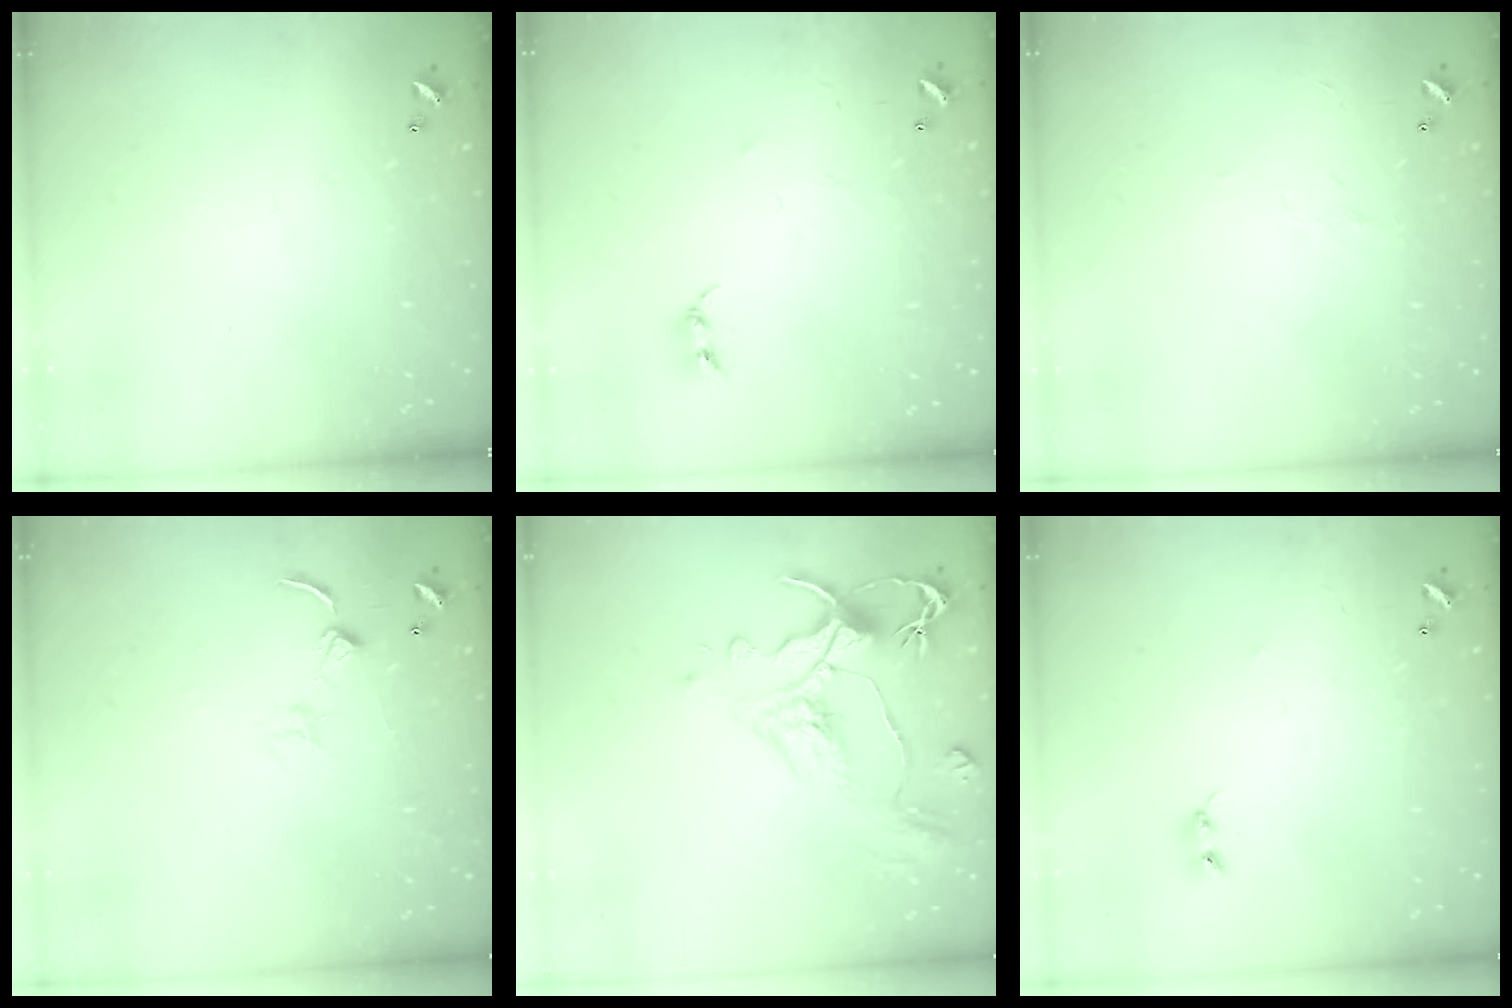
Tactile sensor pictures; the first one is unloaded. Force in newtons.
{"total": 2.4, "press": 2.4, "slide": 0.4}
{"total": 0.8, "press": 0.6, "slide": 0.6}
{"total": 1.4, "press": 1.3, "slide": 0.3}
{"total": 1.6, "press": 0.4, "slide": 1.5}
{"total": 2.7, "press": 2.7, "slide": 0.3}